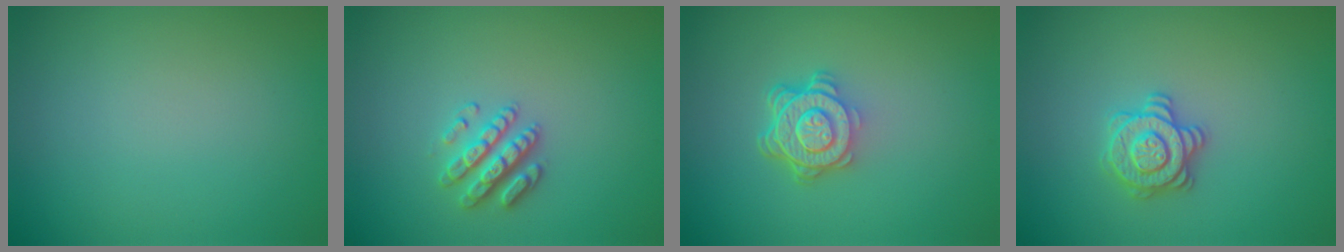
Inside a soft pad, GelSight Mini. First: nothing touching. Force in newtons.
{"total": 2.6, "press": 2.6, "slide": 0.5}
{"total": 4.8, "press": 3.4, "slide": 3.4}
{"total": 2.8, "press": 2.7, "slide": 0.5}